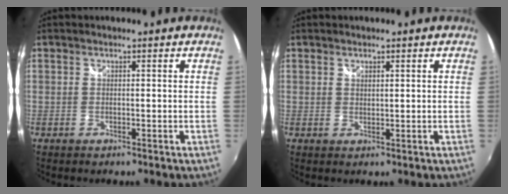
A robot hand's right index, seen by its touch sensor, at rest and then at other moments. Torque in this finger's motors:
{"motor_torque": [-0.10, 0.06, -0.03, -0.01]}